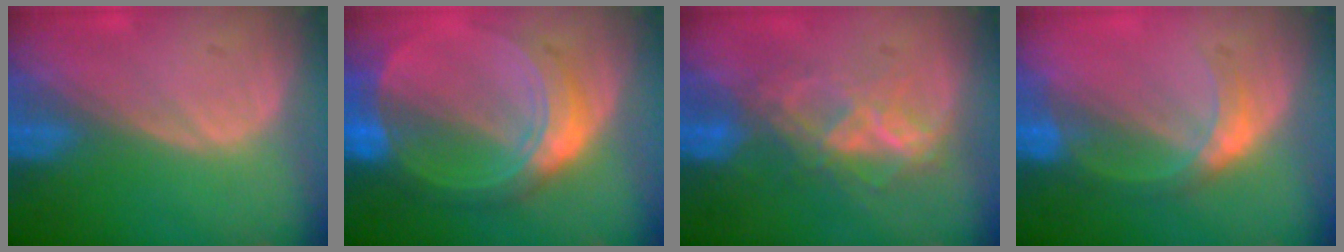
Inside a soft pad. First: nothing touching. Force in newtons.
{"total": 8.8, "press": 8.8, "slide": 0.6}
{"total": 6.2, "press": 6.2, "slide": 0.8}
{"total": 5.3, "press": 5.0, "slide": 1.9}